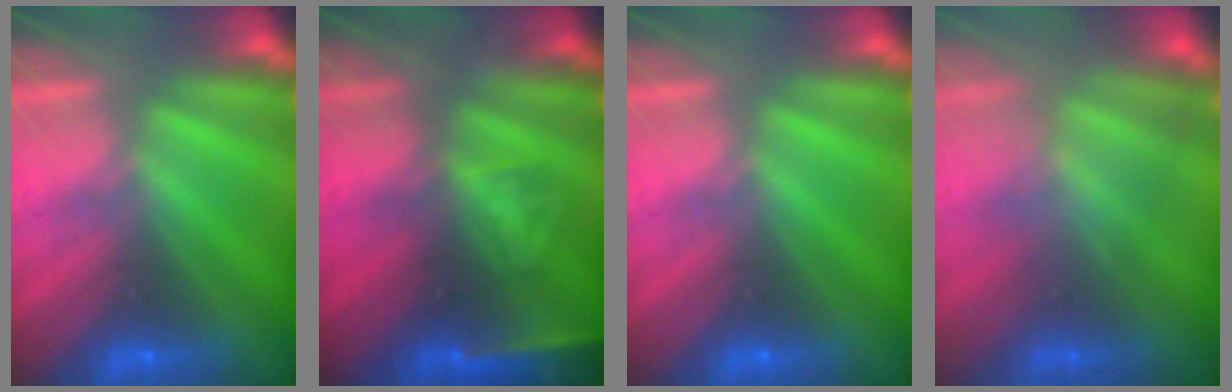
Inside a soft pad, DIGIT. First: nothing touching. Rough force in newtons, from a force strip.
{"total": 6.6}
{"total": 0.0}
{"total": 3.3}